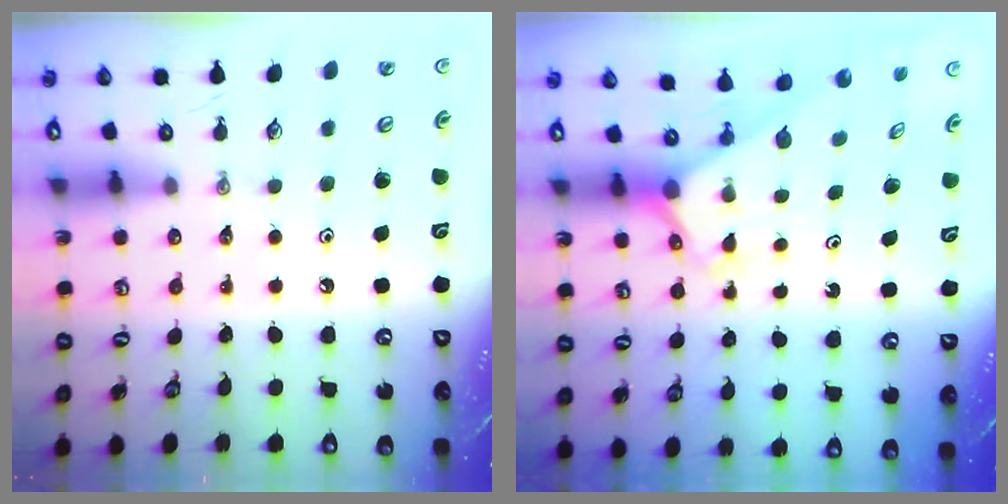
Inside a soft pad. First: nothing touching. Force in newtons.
{"total": 2.4, "press": 2.4, "slide": 0.2}